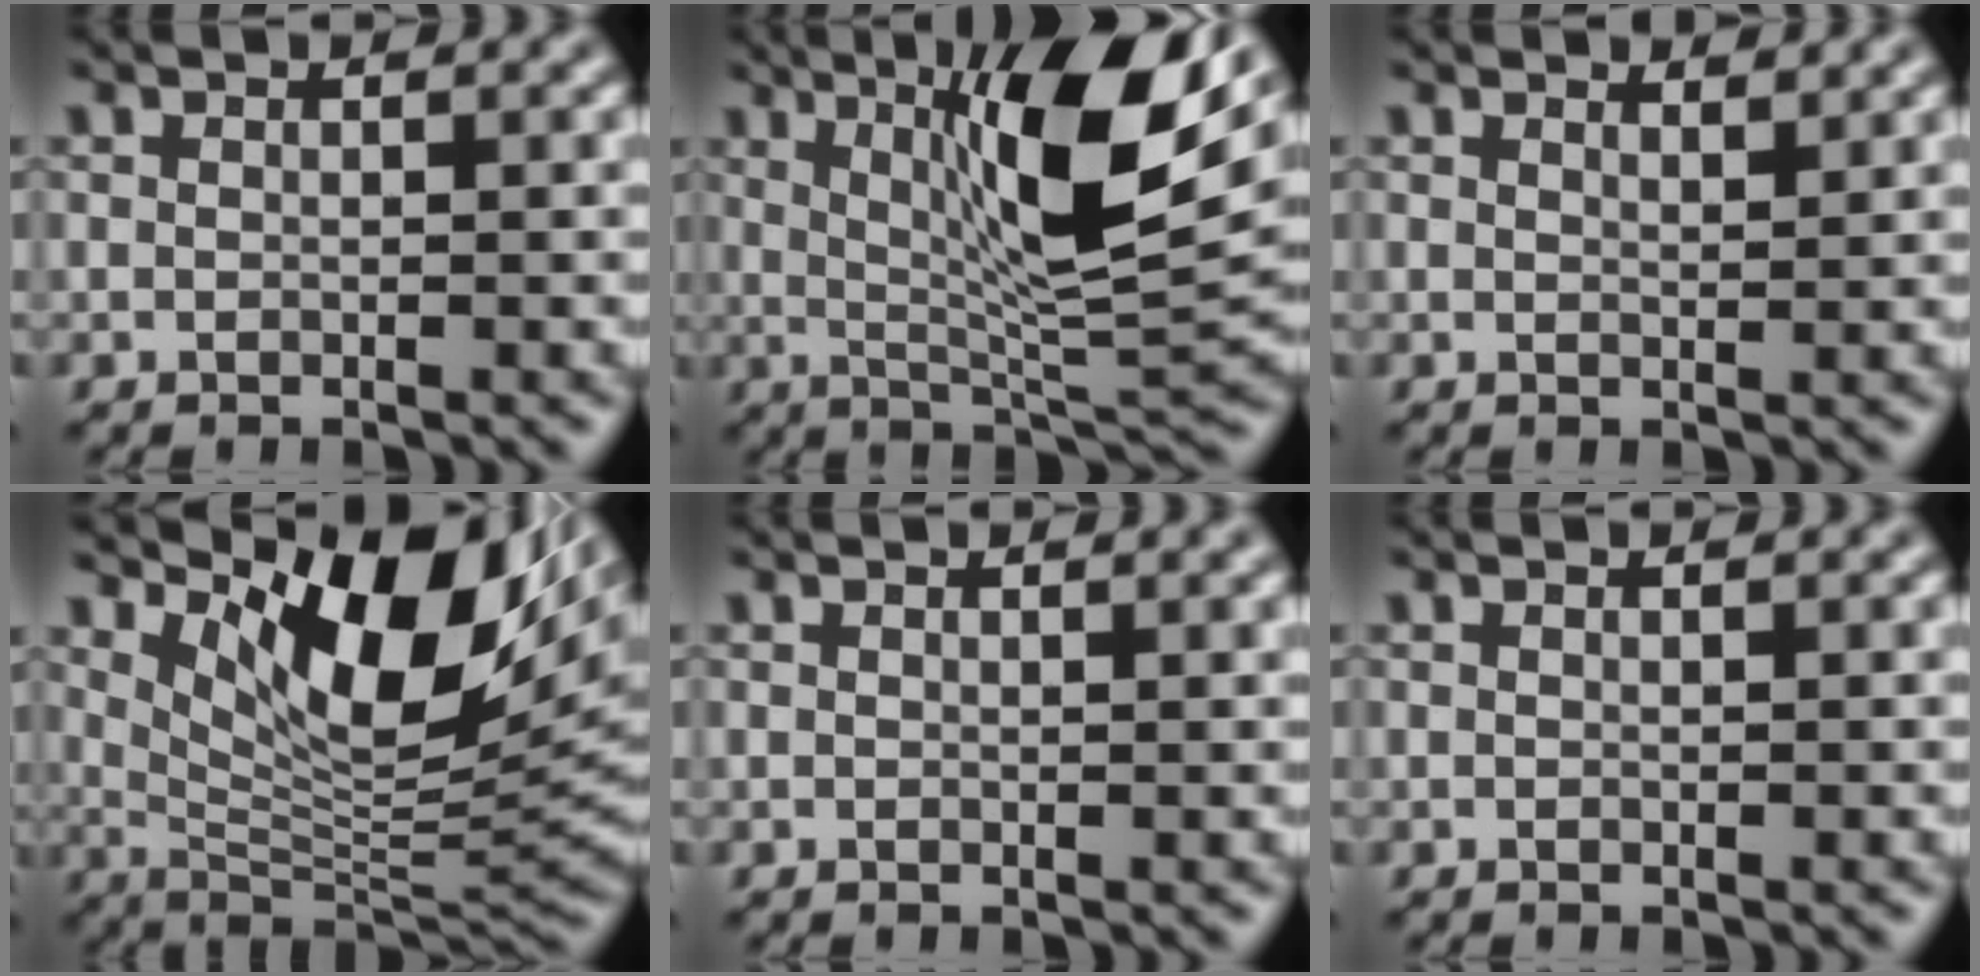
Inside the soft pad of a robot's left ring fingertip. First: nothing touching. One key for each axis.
{"total": 10.2, "fx": 3.5, "fy": 2.0, "fz": 9.4, "tx": -0.150, "ty": -0.006, "tz": 0.071}
{"total": 1.9, "fx": 1.8, "fy": 0.4, "fz": 0.5, "tx": 0.001, "ty": 0.007, "tz": 0.019}
{"total": 11.4, "fx": 5.7, "fy": 4.3, "fz": 8.9, "tx": -0.147, "ty": 0.002, "tz": 0.114}
{"total": 1.1, "fx": 0.7, "fy": 0.4, "fz": 0.8, "tx": -0.007, "ty": 0.000, "tz": 0.003}
{"total": 0.0}